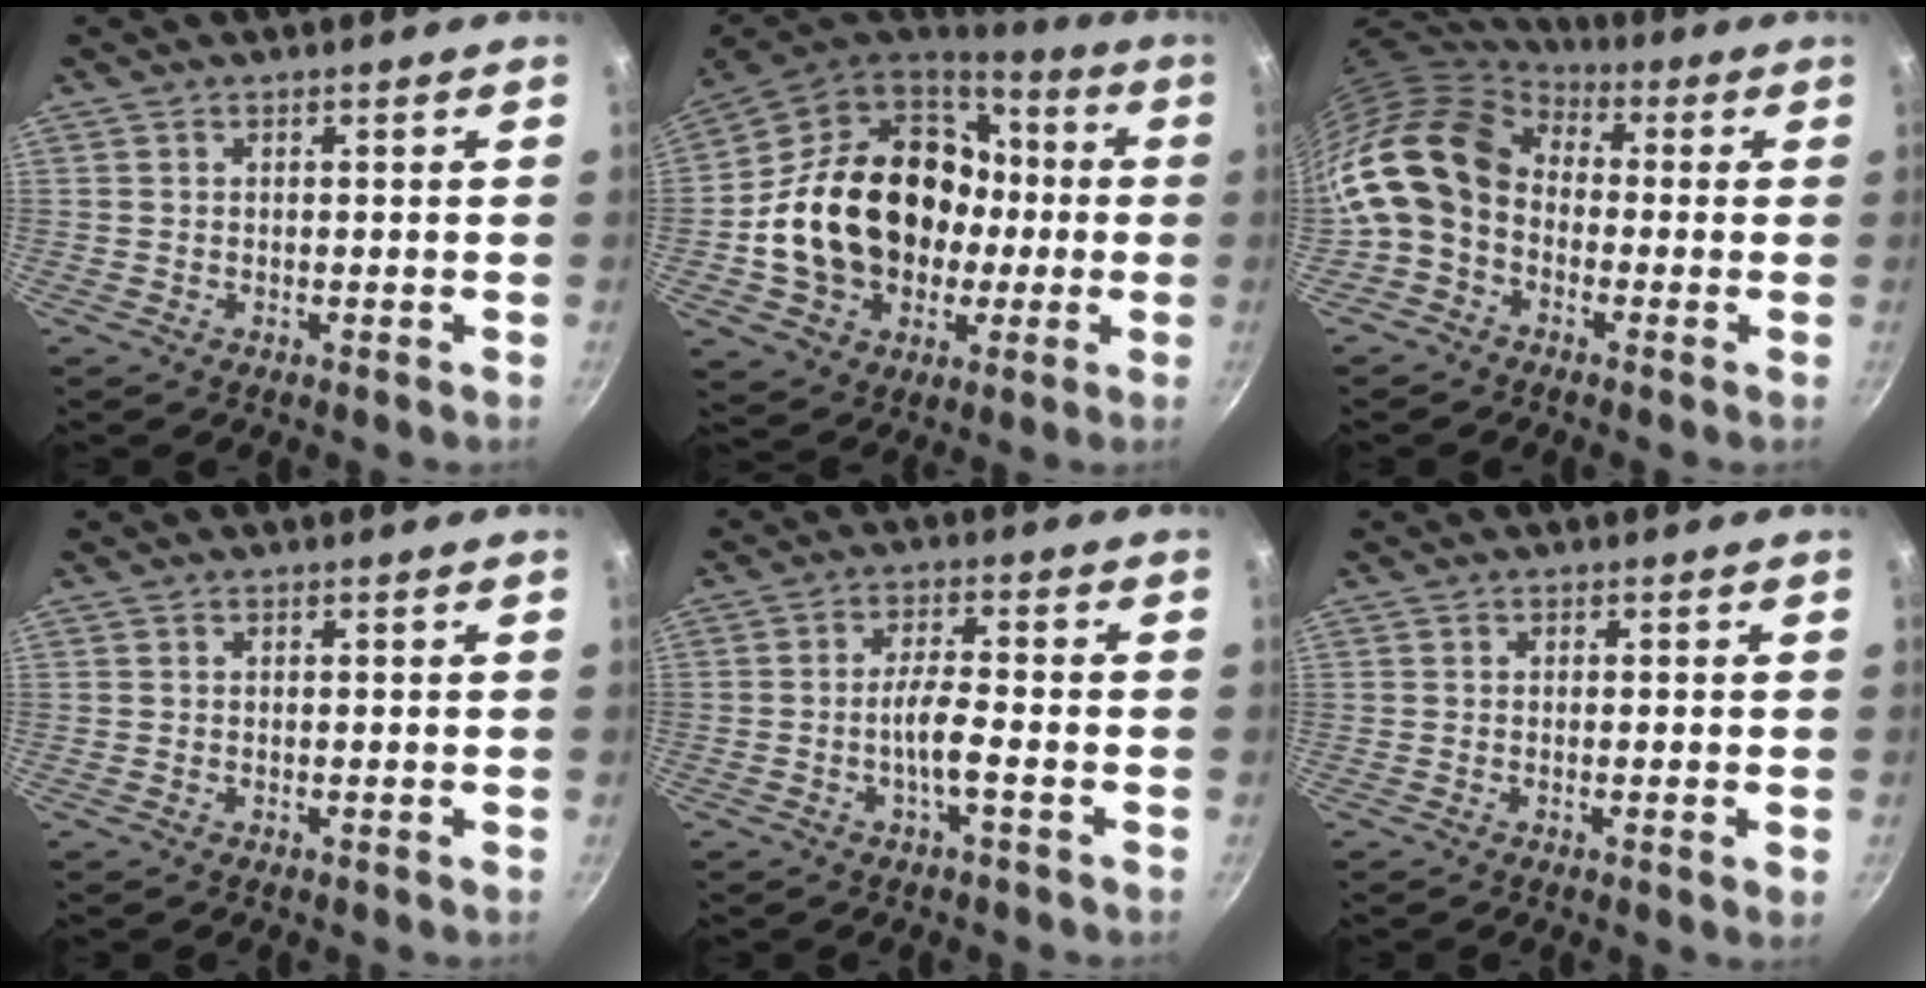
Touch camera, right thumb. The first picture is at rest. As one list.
[{"total": 26.0, "force": [-0.9, 20.2, 16.4], "torque": [-0.274, 0.049, 0.007]}, {"total": 14.9, "force": [-0.6, 11.4, 9.5], "torque": [-0.163, 0.035, -0.032]}, {"total": 0.0}, {"total": 5.1, "force": [-2.0, 0.8, 4.6], "torque": [-0.093, 0.023, -0.041]}, {"total": 1.8, "force": [-0.5, 0.1, 1.7], "torque": [-0.029, -0.004, -0.010]}]